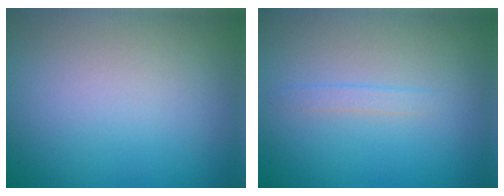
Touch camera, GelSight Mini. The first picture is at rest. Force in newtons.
{"total": 0.8, "press": 0.8, "slide": 0.2}